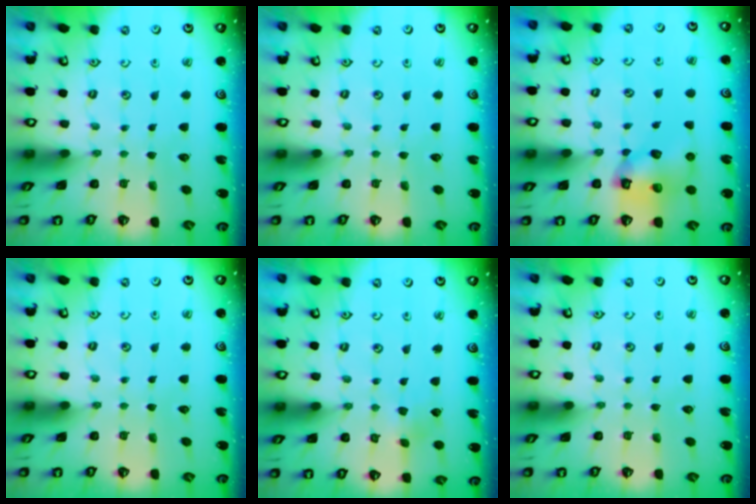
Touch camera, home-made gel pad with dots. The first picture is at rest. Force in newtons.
{"total": 0.0}
{"total": 10.7, "press": 10.6, "slide": 1.4}
{"total": 0.0}
{"total": 3.0, "press": 3.0, "slide": 0.4}
{"total": 0.0}